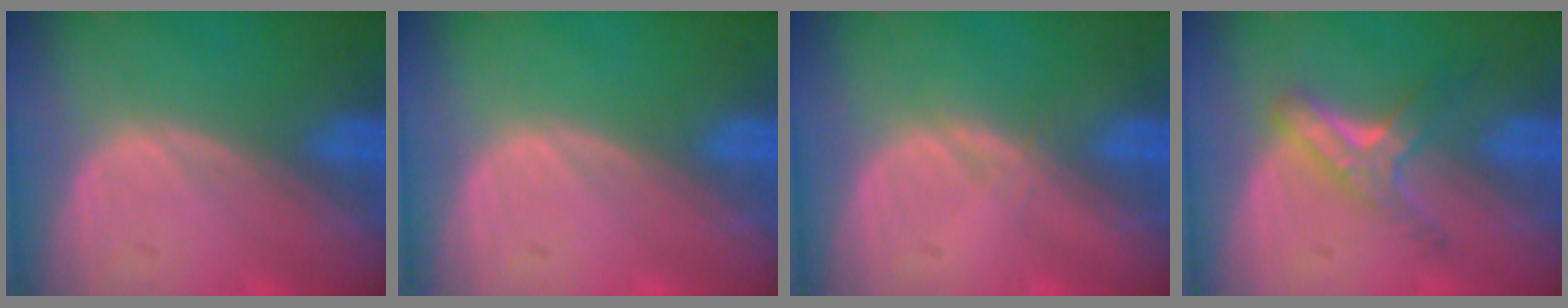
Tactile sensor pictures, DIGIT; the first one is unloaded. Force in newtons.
{"total": 0.0}
{"total": 0.6, "press": 0.6, "slide": 0.1}
{"total": 5.5, "press": 4.9, "slide": 2.6}